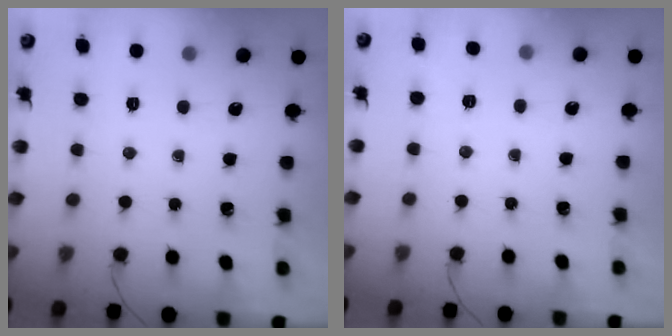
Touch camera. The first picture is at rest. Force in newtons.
{"total": 2.0, "press": 1.4, "slide": 1.4}